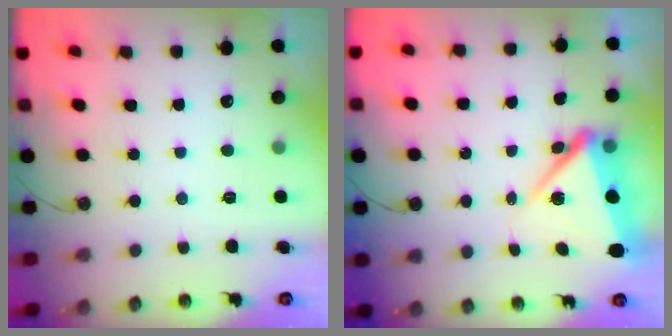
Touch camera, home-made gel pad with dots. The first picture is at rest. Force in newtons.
{"total": 7.7, "press": 7.5, "slide": 1.6}